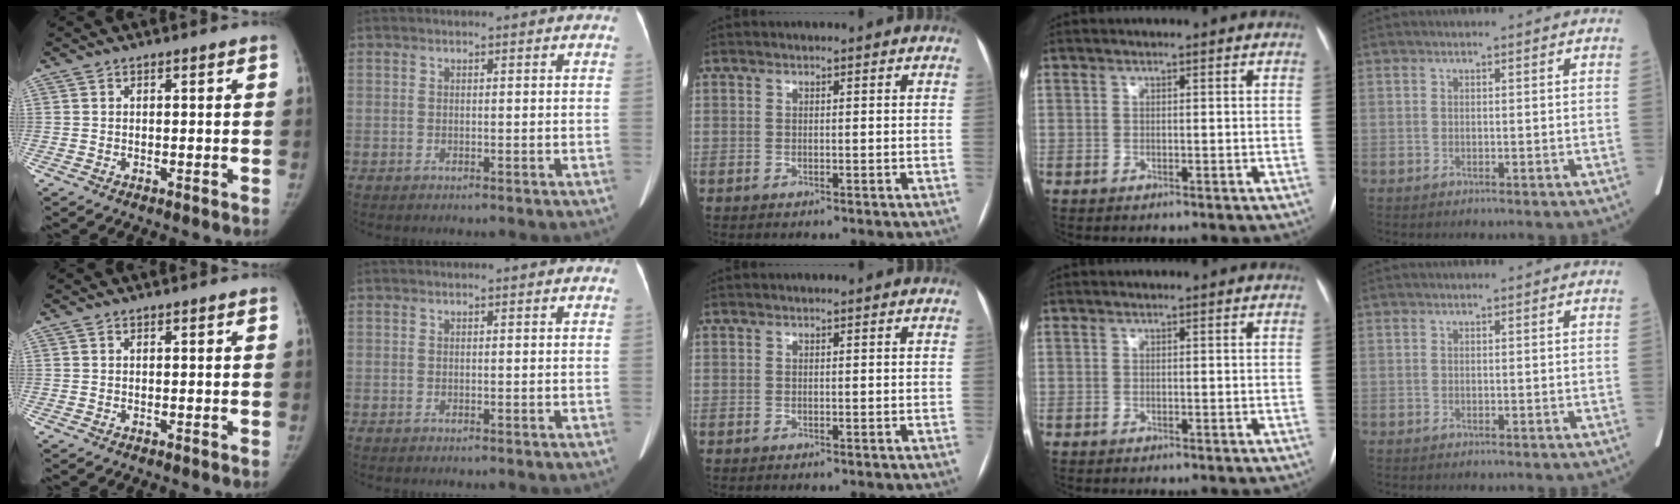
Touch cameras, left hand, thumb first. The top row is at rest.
{}